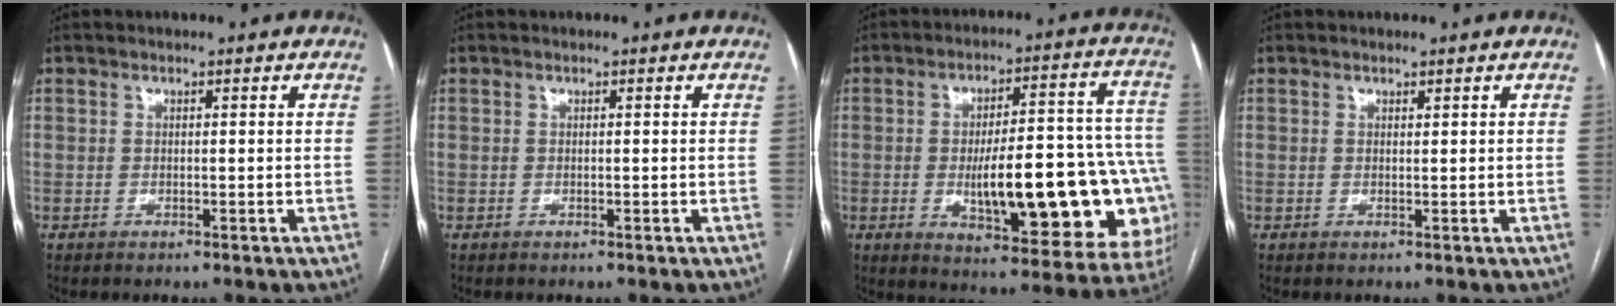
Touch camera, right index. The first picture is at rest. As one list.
[{"total": 0.0}, {"total": 24.8, "force": [-4.4, 7.0, 23.4], "torque": [-0.234, 0.028, -0.038]}, {"total": 0.0}]